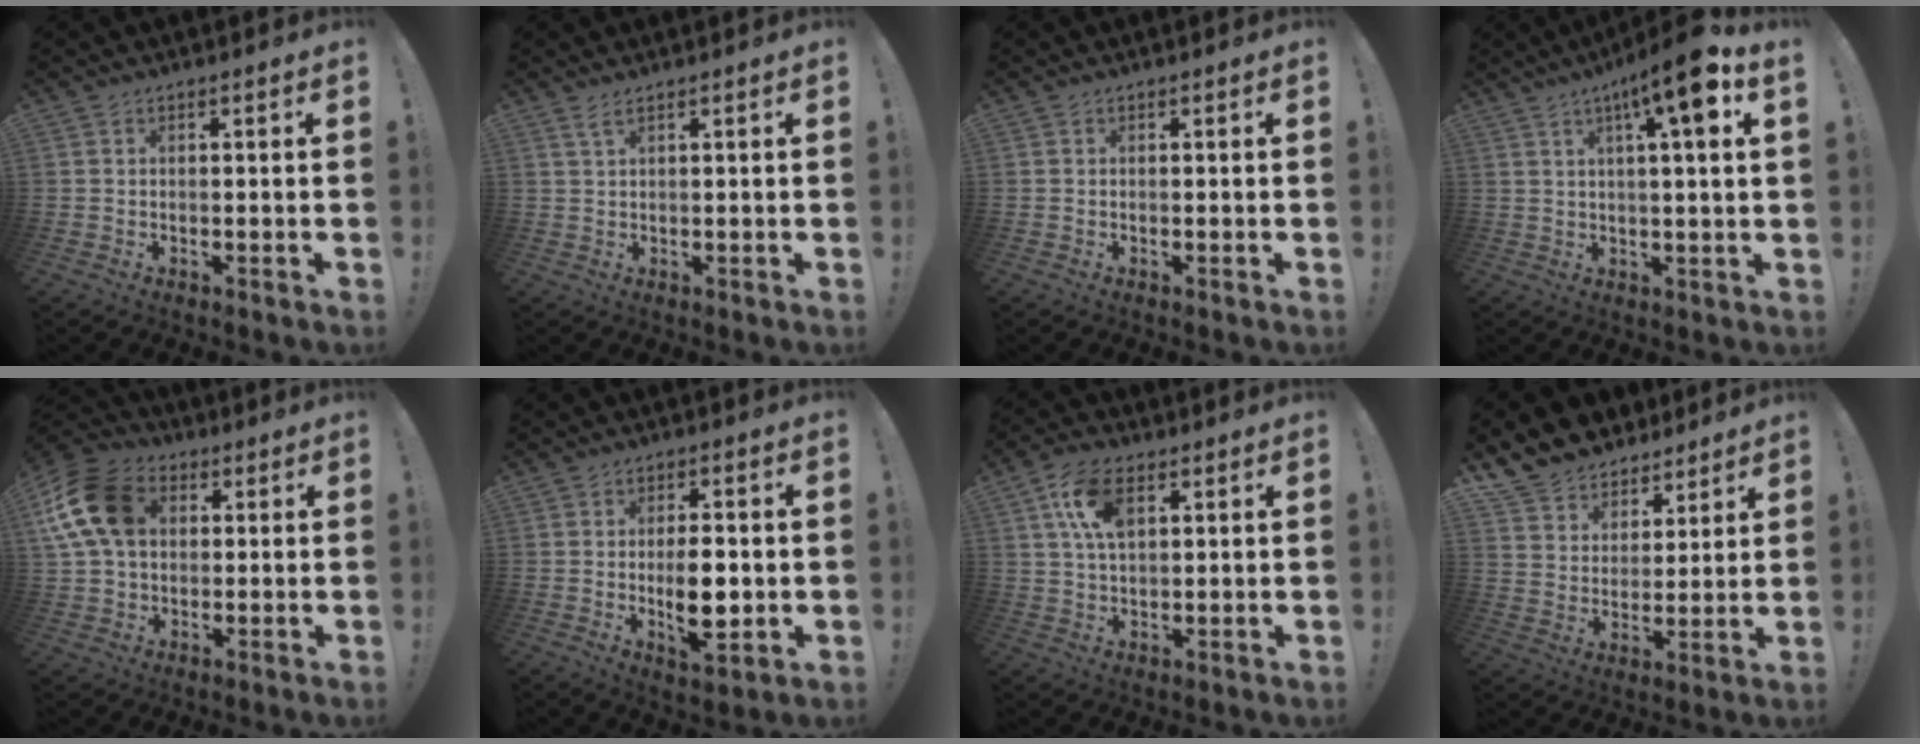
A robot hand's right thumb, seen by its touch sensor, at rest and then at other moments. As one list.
[{"total": 2.3, "force": [1.4, 0.2, 1.8], "torque": [-0.042, -0.001, 0.026]}, {"total": 0.0}, {"total": 11.6, "force": [4.9, 1.1, 10.5], "torque": [-0.170, -0.019, 0.068]}, {"total": 17.0, "force": [4.3, 12.7, 10.6], "torque": [-0.200, 0.001, 0.086]}, {"total": 10.2, "force": [-1.1, 4.1, 9.3], "torque": [-0.154, -0.007, -0.023]}, {"total": 11.0, "force": [4.1, 6.3, 8.0], "torque": [-0.150, 0.005, 0.079]}, {"total": 9.3, "force": [7.1, 6.0, 0.9], "torque": [-0.018, -0.063, 0.139]}]